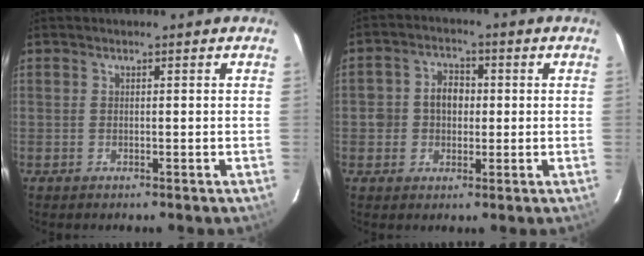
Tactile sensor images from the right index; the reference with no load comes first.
{"total": 5.7, "force": [-0.2, 5.0, 2.8], "torque": [-0.053, 0.019, -0.001]}